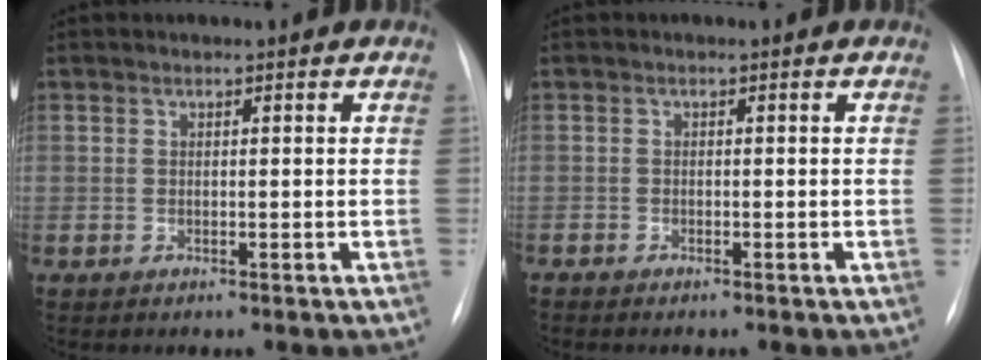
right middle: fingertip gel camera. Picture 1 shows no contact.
{"total": 0.7, "force": [-0.6, 0.1, 0.3], "torque": [-0.004, -0.002, -0.009]}